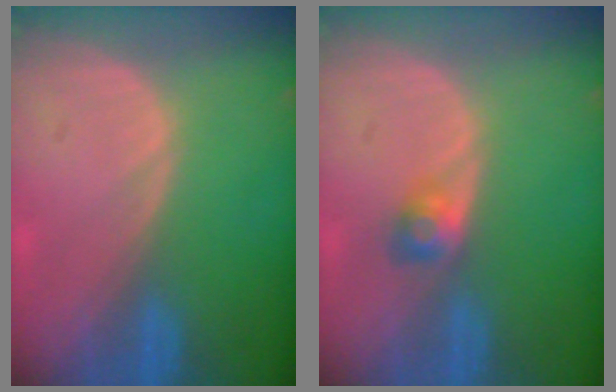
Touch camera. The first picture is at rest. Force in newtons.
{"total": 2.4, "press": 2.3, "slide": 0.7}